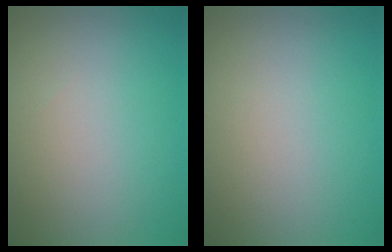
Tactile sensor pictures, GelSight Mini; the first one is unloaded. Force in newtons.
{"total": 0.0}